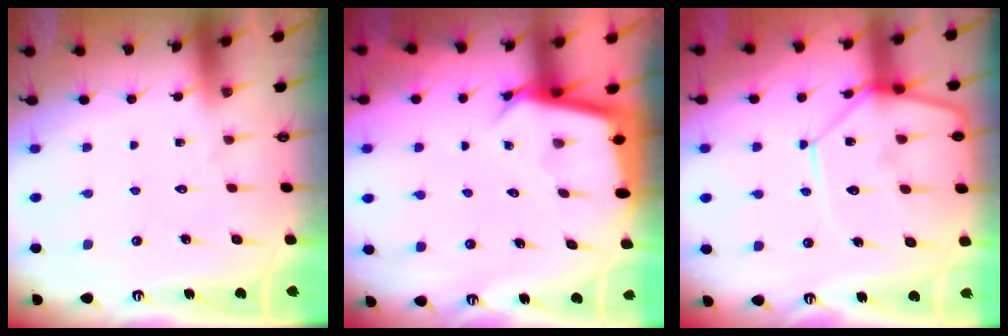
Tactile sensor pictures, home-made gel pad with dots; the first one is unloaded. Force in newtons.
{"total": 2.9, "press": 2.9, "slide": 0.0}
{"total": 14.0, "press": 13.9, "slide": 1.3}